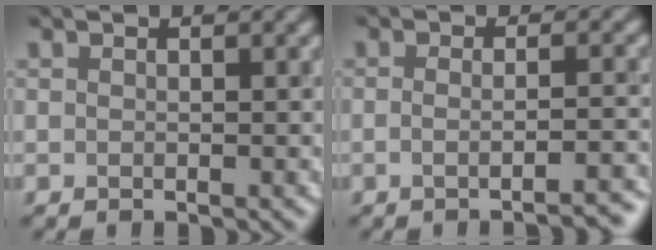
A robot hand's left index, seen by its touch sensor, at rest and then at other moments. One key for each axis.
{"total": 4.7, "fx": -2.4, "fy": 1.5, "fz": 3.7, "tx": -0.016, "ty": 0.005, "tz": -0.018}